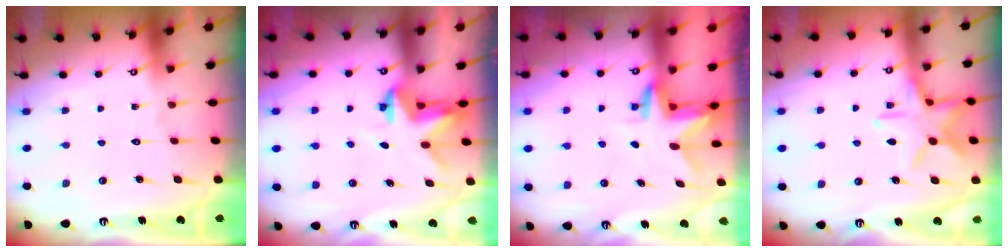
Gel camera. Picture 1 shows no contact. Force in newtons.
{"total": 3.2, "press": 3.2, "slide": 0.0}
{"total": 3.1, "press": 3.1, "slide": 0.2}
{"total": 12.6, "press": 12.6, "slide": 0.9}